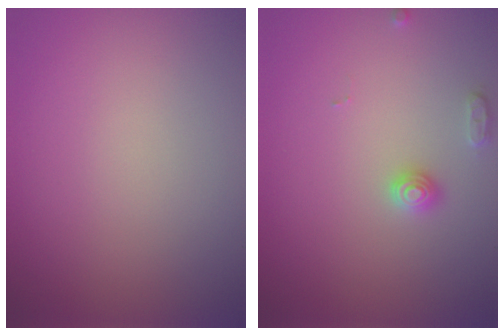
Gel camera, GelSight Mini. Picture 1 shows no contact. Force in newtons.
{"total": 1.7, "press": 1.7, "slide": 0.3}